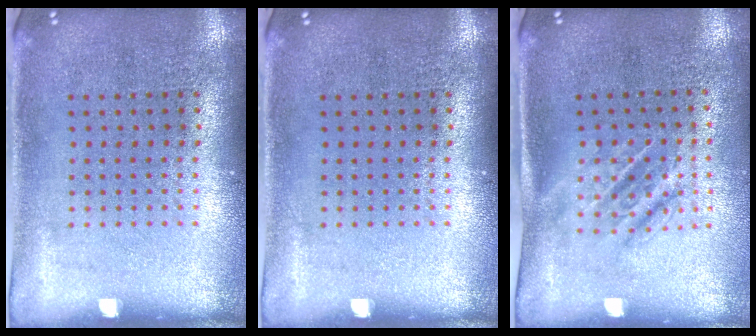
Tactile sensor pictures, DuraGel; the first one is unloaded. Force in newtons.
{"total": 0.0}
{"total": 1.6, "press": 1.3, "slide": 1.0}